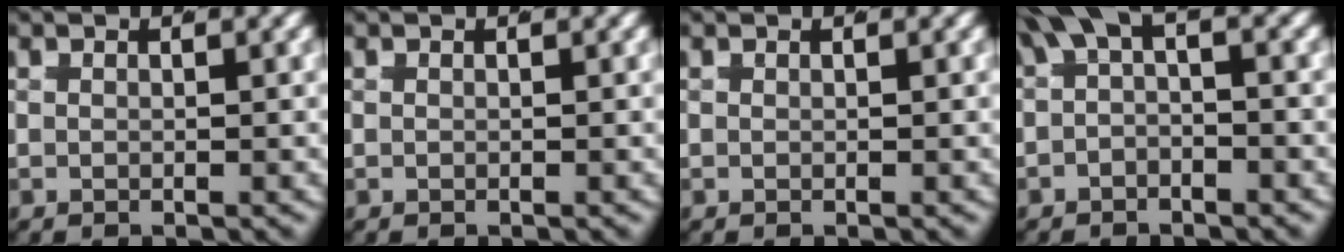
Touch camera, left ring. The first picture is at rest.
{"total": 0.0}
{"total": 0.0}
{"total": 2.8, "force": [0.3, 1.4, 2.4], "torque": [-0.043, -0.004, 0.000]}